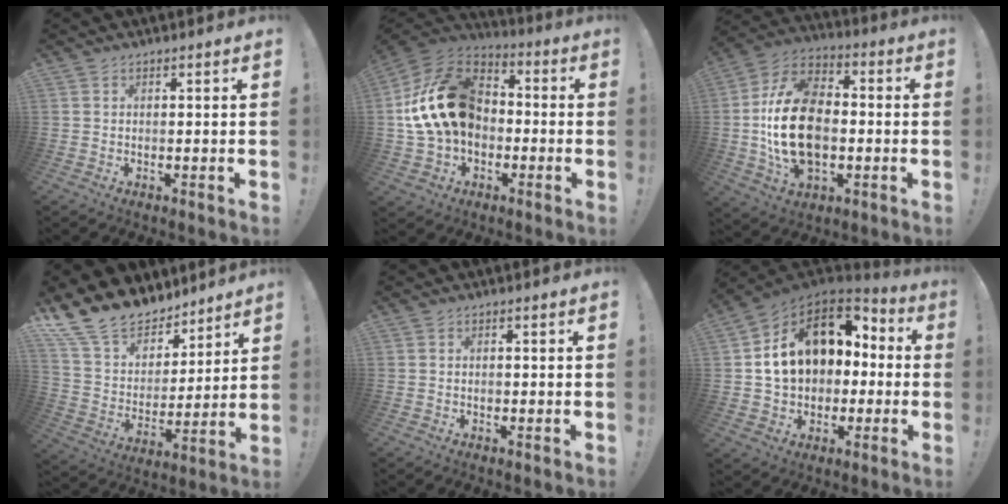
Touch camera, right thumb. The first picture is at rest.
{"total": 21.5, "force": [1.7, 15.5, 14.7], "torque": [-0.259, 0.014, 0.043]}
{"total": 23.0, "force": [-1.8, 15.4, 17.0], "torque": [-0.305, 0.024, -0.020]}
{"total": 16.7, "force": [13.3, 8.8, 4.8], "torque": [-0.103, -0.095, 0.260]}
{"total": 0.7, "force": [-0.3, 0.6, 0.3], "torque": [0.003, -0.001, -0.007]}
{"total": 17.3, "force": [4.9, 12.7, 10.8], "torque": [-0.157, -0.008, 0.098]}